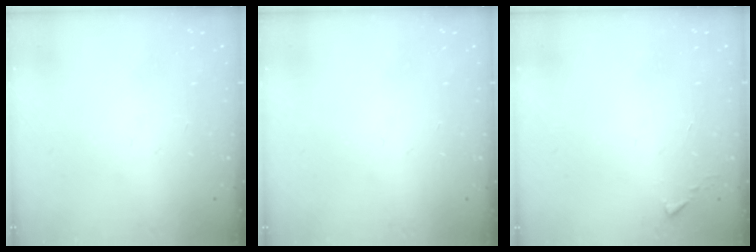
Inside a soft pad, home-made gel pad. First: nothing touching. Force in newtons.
{"total": 0.0}
{"total": 1.1, "press": 1.1, "slide": 0.1}